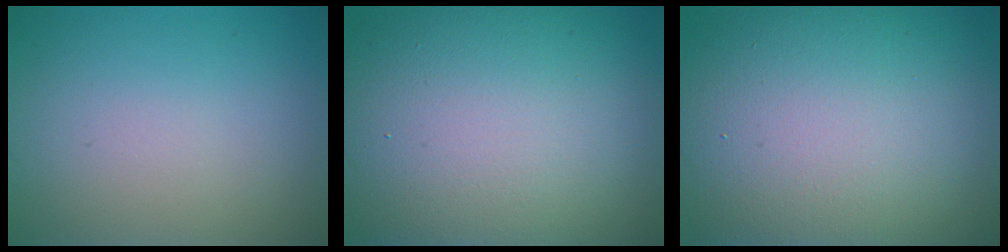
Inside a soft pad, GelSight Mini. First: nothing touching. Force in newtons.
{"total": 17.1, "press": 17.1, "slide": 0.8}
{"total": 17.6, "press": 17.6, "slide": 0.7}